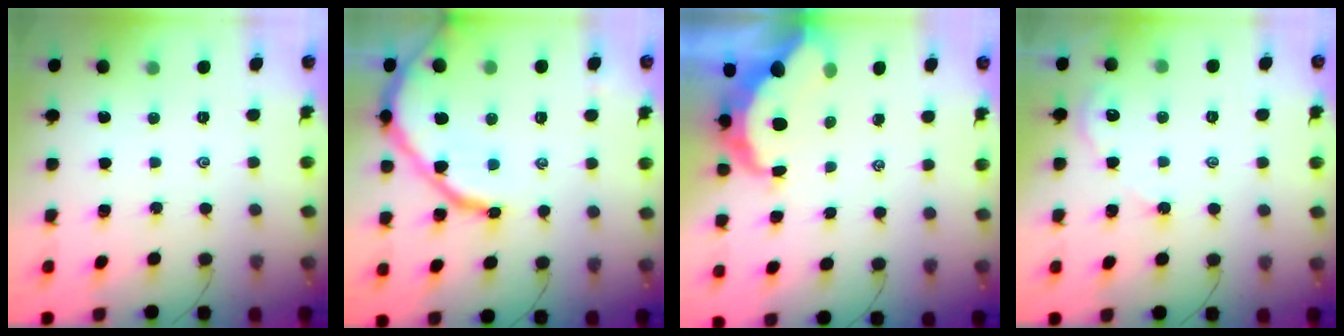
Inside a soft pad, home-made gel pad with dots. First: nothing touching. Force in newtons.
{"total": 13.7, "press": 13.7, "slide": 1.4}
{"total": 8.9, "press": 8.9, "slide": 1.1}
{"total": 2.1, "press": 2.1, "slide": 0.3}